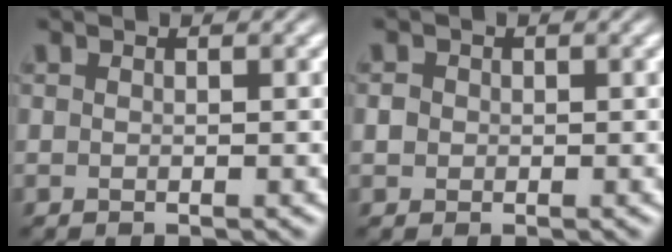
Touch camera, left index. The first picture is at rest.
{"total": 0.8, "force": [0.0, 0.8, 0.2], "torque": [-0.002, -0.001, -0.003]}